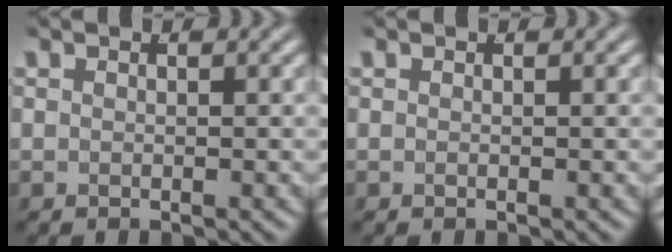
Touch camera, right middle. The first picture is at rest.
{"total": 0.0}